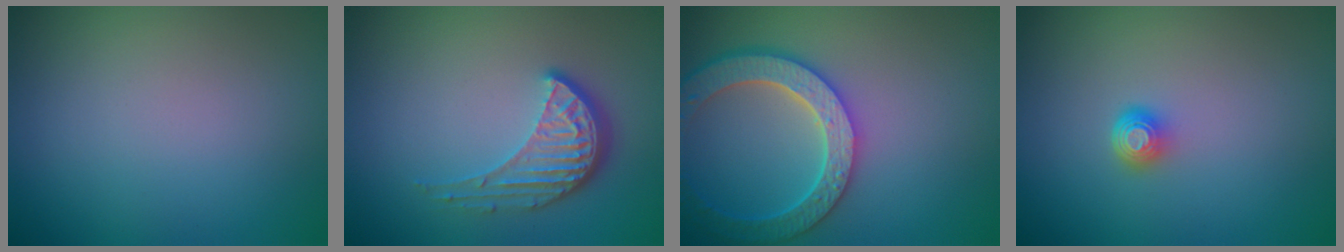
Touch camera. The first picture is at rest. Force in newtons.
{"total": 4.0, "press": 3.0, "slide": 2.7}
{"total": 5.9, "press": 5.3, "slide": 2.8}
{"total": 1.6, "press": 1.2, "slide": 1.0}